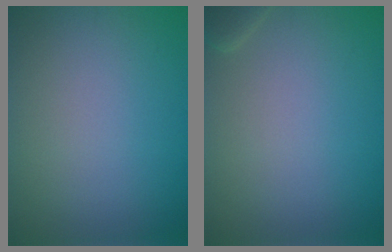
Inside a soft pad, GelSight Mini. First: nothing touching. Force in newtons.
{"total": 1.2, "press": 1.2, "slide": 0.2}